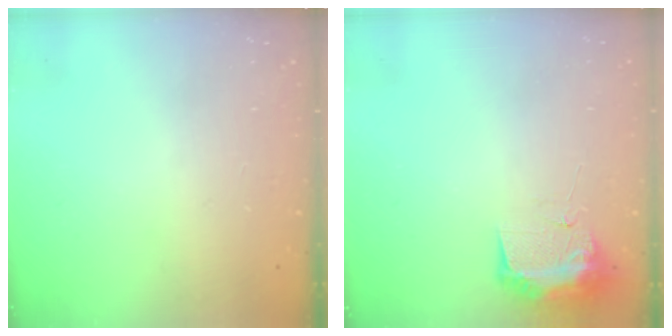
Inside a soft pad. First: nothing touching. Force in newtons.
{"total": 9.4, "press": 9.4, "slide": 0.9}